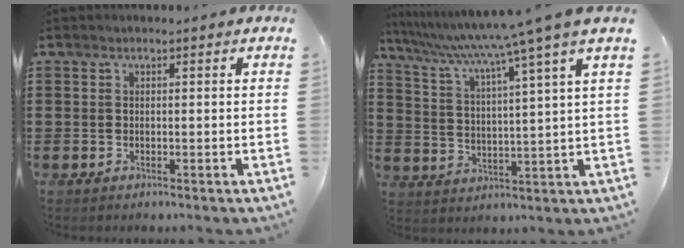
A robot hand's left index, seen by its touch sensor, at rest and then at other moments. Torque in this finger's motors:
{"motor_torque": [1.11, -1.03, 0.85, 0.20]}